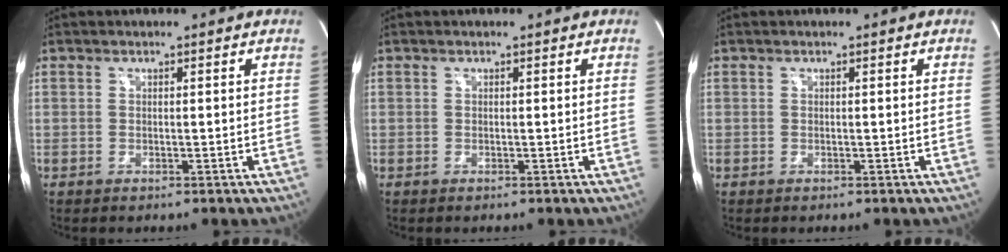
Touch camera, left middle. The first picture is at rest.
{"total": 0.0}
{"total": 0.0}